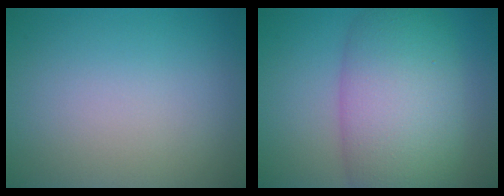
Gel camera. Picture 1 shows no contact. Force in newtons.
{"total": 10.3, "press": 10.3, "slide": 0.2}